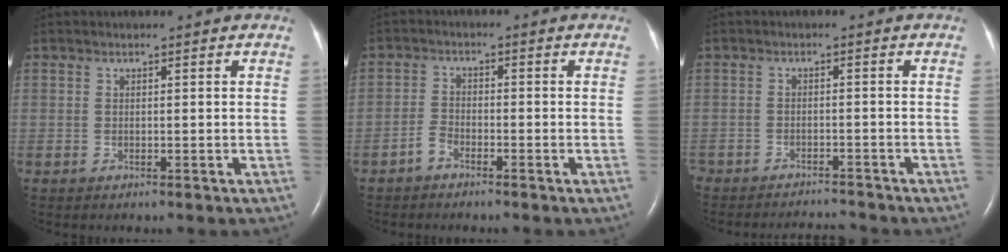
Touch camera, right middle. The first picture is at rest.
{"total": 2.2, "force": [-1.7, 0.9, 1.0], "torque": [-0.025, 0.001, -0.035]}
{"total": 7.0, "force": [-6.8, 1.0, 0.9], "torque": [-0.013, -0.004, -0.095]}